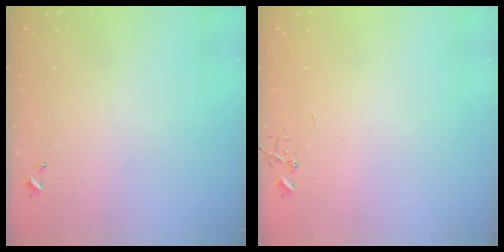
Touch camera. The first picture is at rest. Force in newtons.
{"total": 0.0}